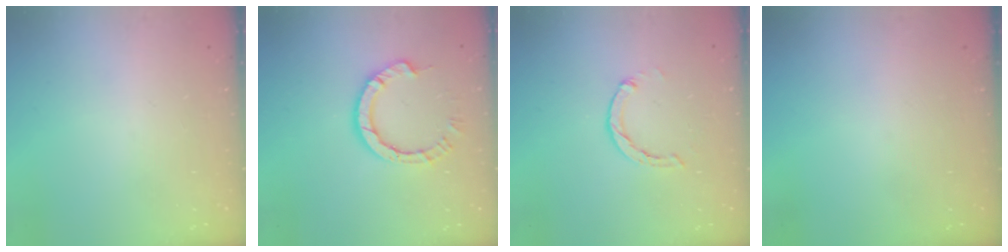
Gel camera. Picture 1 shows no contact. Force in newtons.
{"total": 8.3, "press": 8.3, "slide": 0.9}
{"total": 2.7, "press": 2.7, "slide": 0.5}
{"total": 0.0}